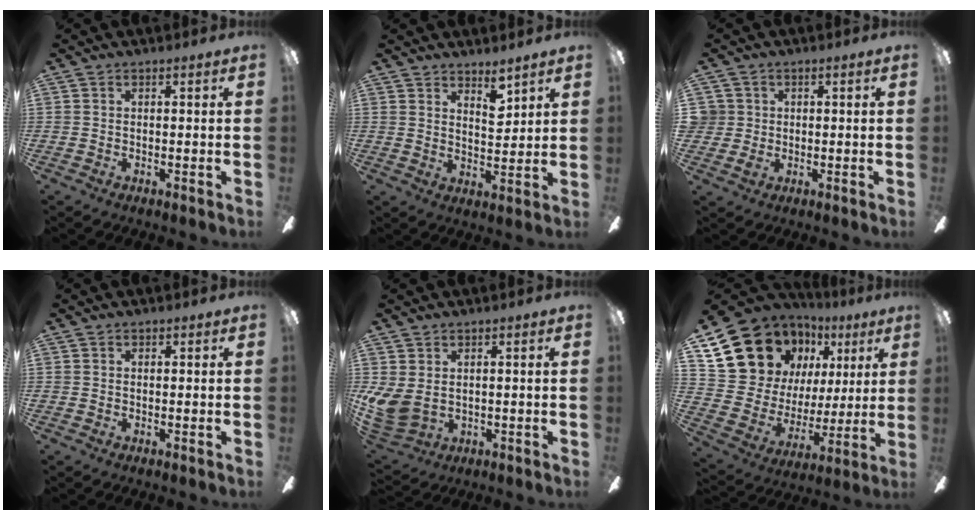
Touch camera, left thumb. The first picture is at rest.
{"total": 6.0, "force": [4.8, 2.3, 2.8], "torque": [-0.029, -0.033, 0.082]}
{"total": 3.6, "force": [0.3, 3.6, 0.3], "torque": [-0.007, 0.006, 0.007]}
{"total": 0.5, "force": [0.3, 0.4, -0.1], "torque": [0.001, 0.000, 0.007]}
{"total": 7.0, "force": [1.8, 5.0, 4.5], "torque": [-0.115, -0.013, 0.039]}
{"total": 17.3, "force": [10.6, 12.3, 5.9], "torque": [-0.117, -0.072, 0.222]}